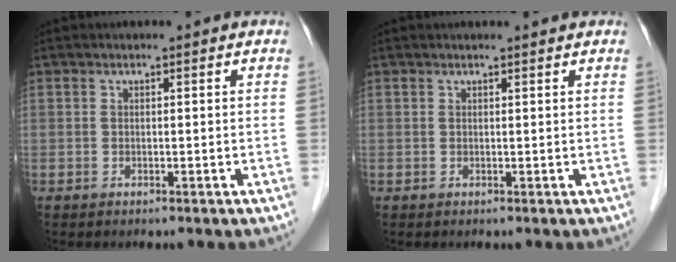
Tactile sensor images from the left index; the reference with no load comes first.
{"total": 1.7, "force": [1.6, -0.1, 0.4], "torque": [-0.008, 0.006, 0.022]}